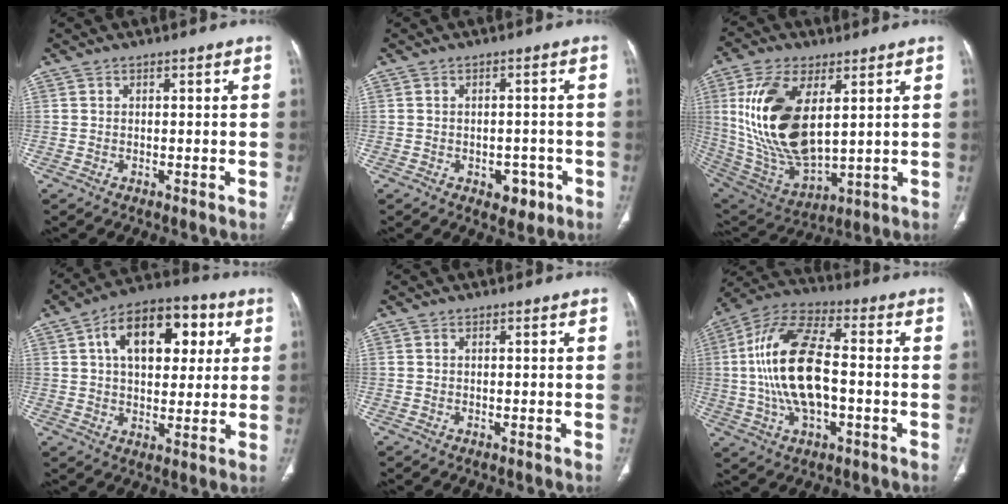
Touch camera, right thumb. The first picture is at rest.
{"total": 4.2, "force": [-1.9, 2.9, 2.5], "torque": [-0.013, 0.011, -0.019]}
{"total": 21.0, "force": [4.9, 10.6, 17.5], "torque": [-0.343, -0.029, 0.106]}
{"total": 17.0, "force": [5.1, 9.9, 12.8], "torque": [-0.160, 0.012, 0.075]}
{"total": 0.0}
{"total": 17.9, "force": [-0.8, 8.3, 15.8], "torque": [-0.318, 0.026, -0.017]}